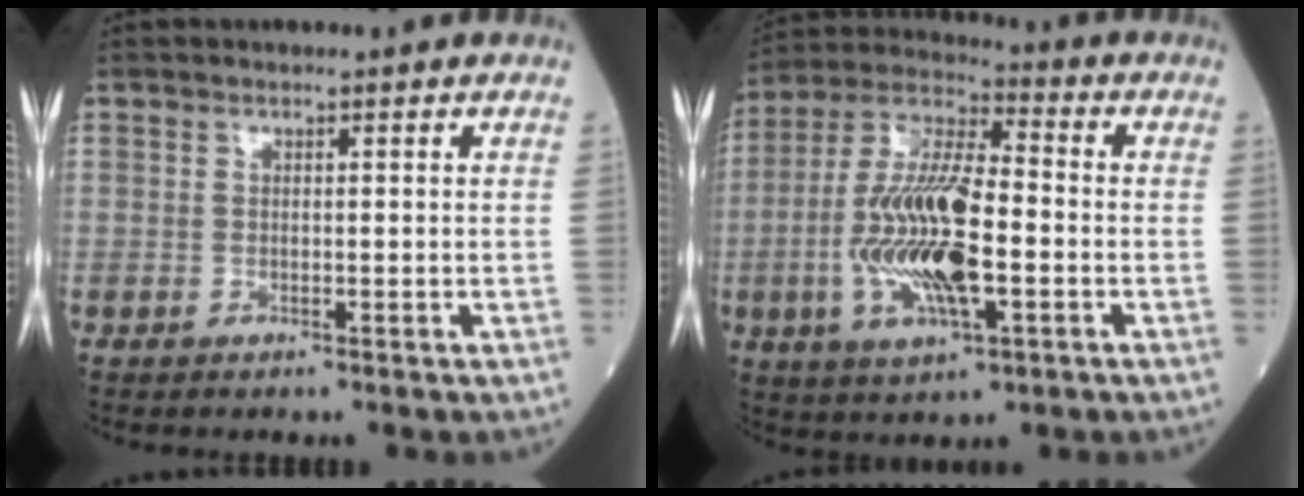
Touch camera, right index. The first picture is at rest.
{"total": 16.1, "force": [-3.0, 4.5, 15.2], "torque": [-0.313, 0.001, -0.055]}